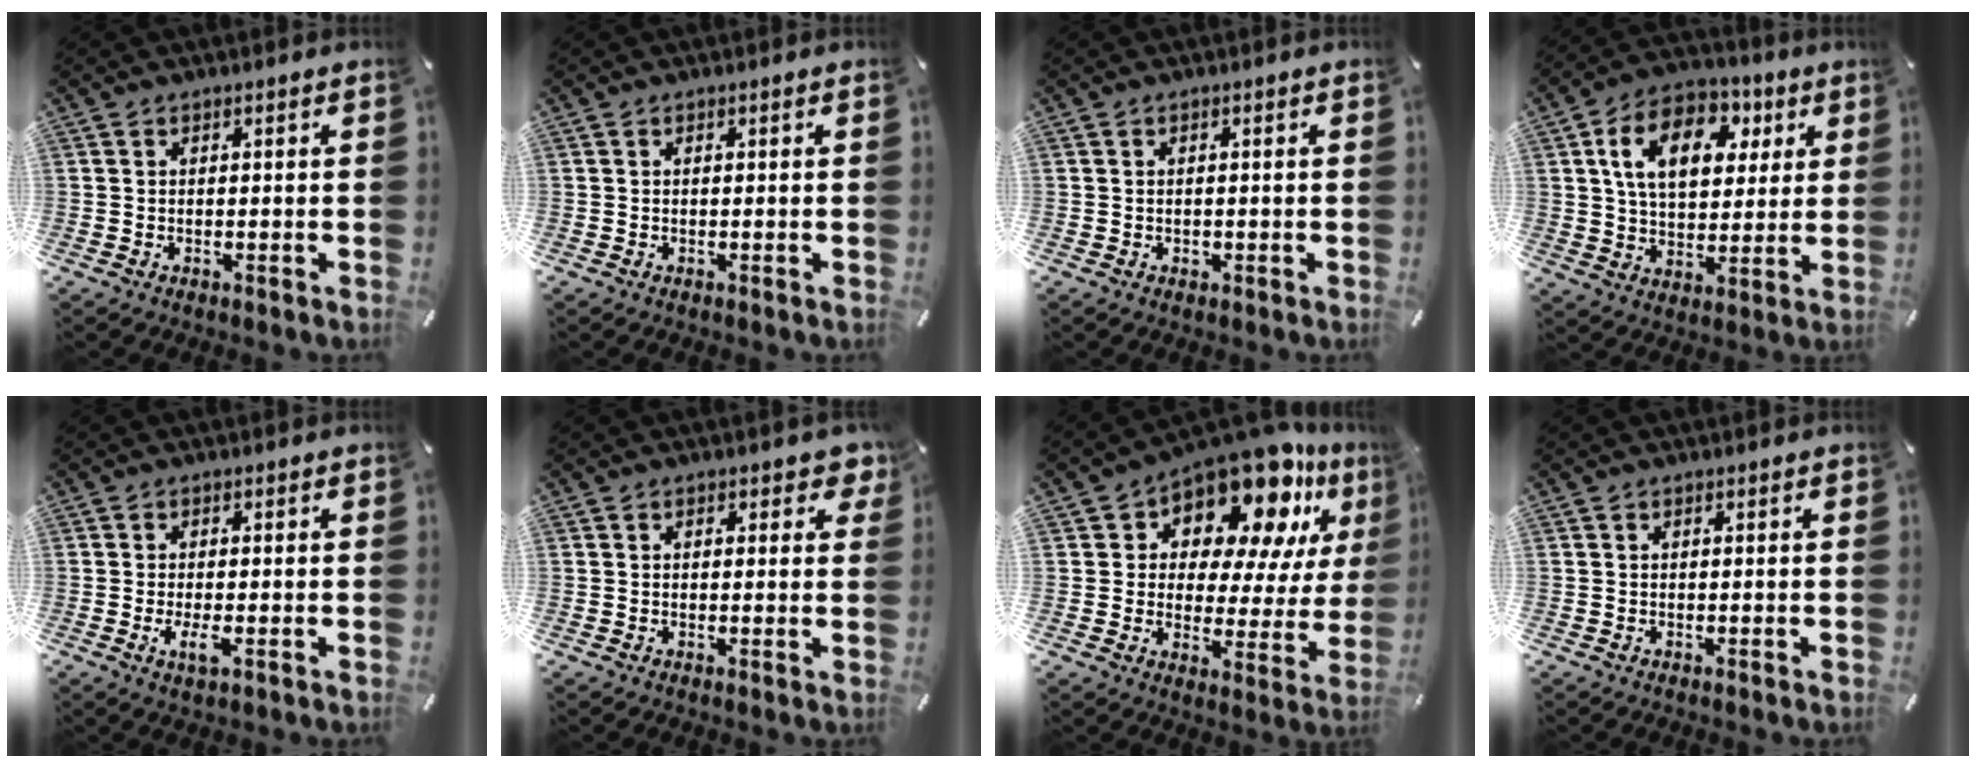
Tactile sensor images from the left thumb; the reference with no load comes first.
{"total": 0.0}
{"total": 0.7, "force": [-0.1, 0.6, 0.2], "torque": [-0.004, 0.004, -0.004]}
{"total": 14.8, "force": [5.3, 10.2, 9.3], "torque": [-0.146, -0.003, 0.094]}
{"total": 3.8, "force": [-0.9, 1.2, 3.5], "torque": [-0.069, -0.012, -0.022]}
{"total": 2.5, "force": [1.2, 1.4, 1.7], "torque": [-0.012, -0.004, 0.015]}
{"total": 16.9, "force": [12.6, 7.7, 8.4], "torque": [-0.137, -0.100, 0.215]}
{"total": 0.0}